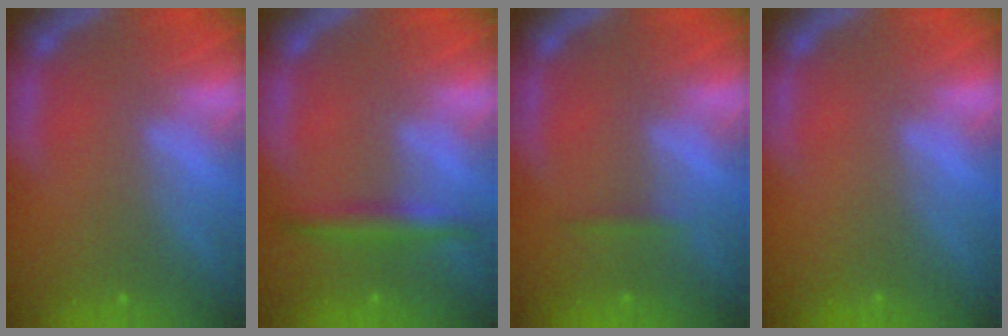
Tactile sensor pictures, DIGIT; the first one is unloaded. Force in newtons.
{"total": 3.0}
{"total": 0.9}
{"total": 0.0}